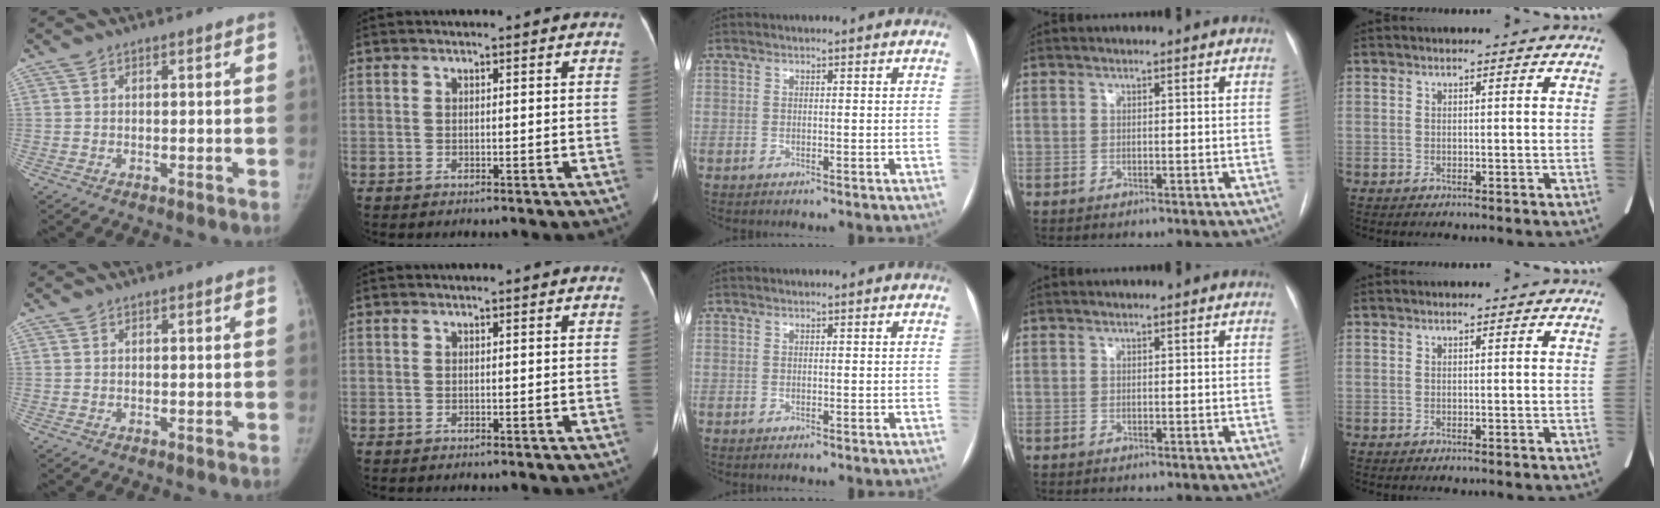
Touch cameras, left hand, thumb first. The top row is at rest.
{}